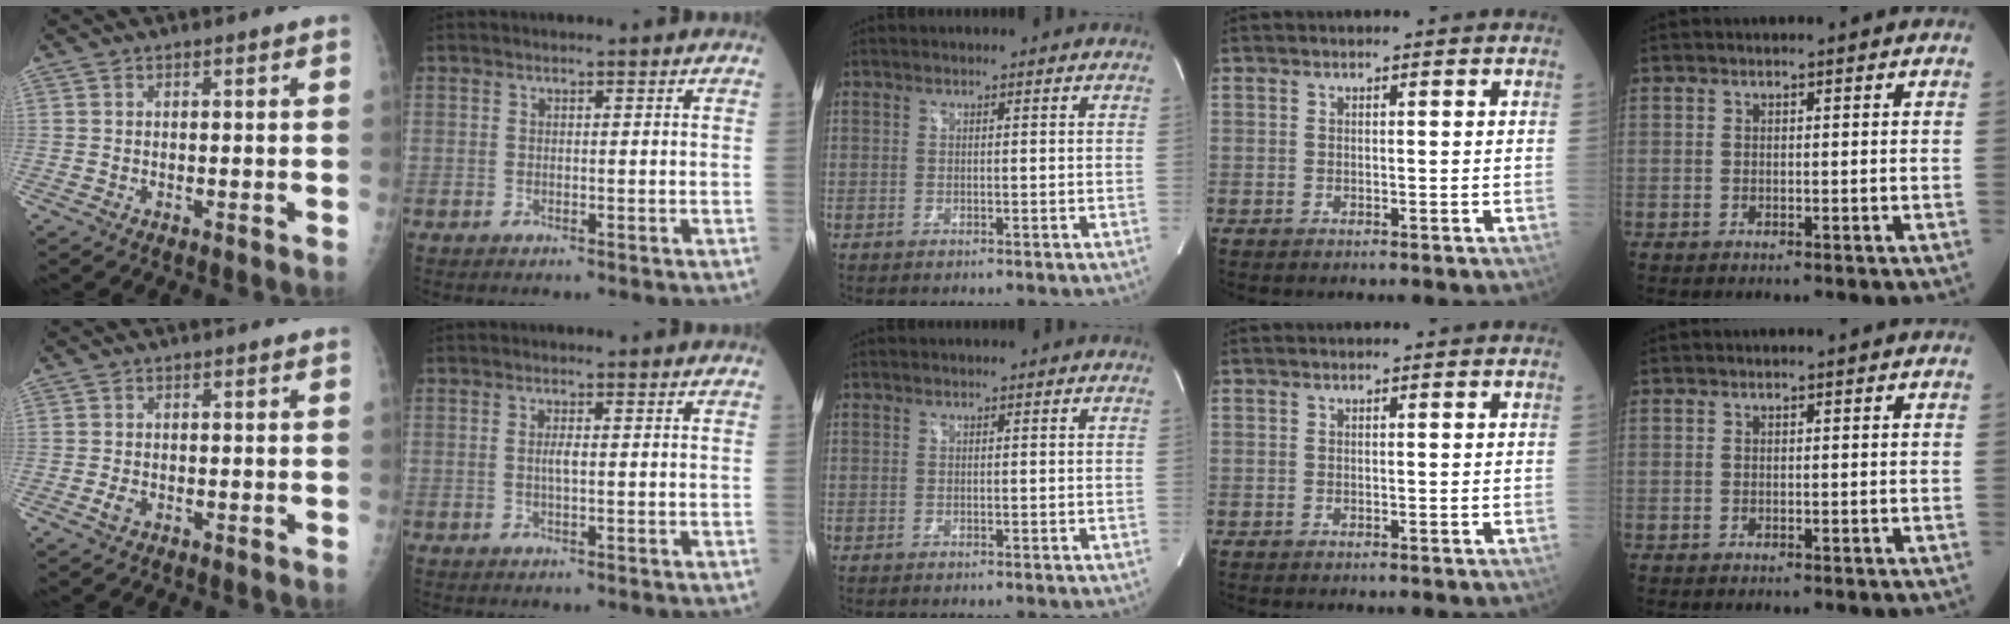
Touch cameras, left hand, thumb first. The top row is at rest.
{"thumb": {"total": 1.4, "force": [-0.5, 0.9, 1.0], "torque": [-0.019, -0.001, -0.010]}, "index": {"total": 1.6, "force": [0.1, 0.3, 1.6], "torque": [-0.034, 0.001, 0.001]}}